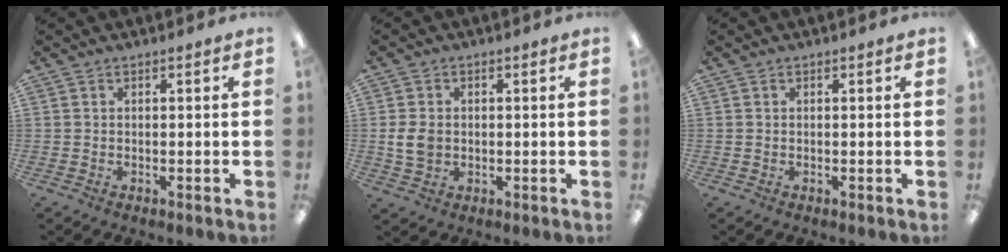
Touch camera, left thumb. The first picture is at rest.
{"total": 5.1, "force": [-0.2, 4.0, 3.2], "torque": [-0.078, 0.002, -0.006]}
{"total": 0.0}